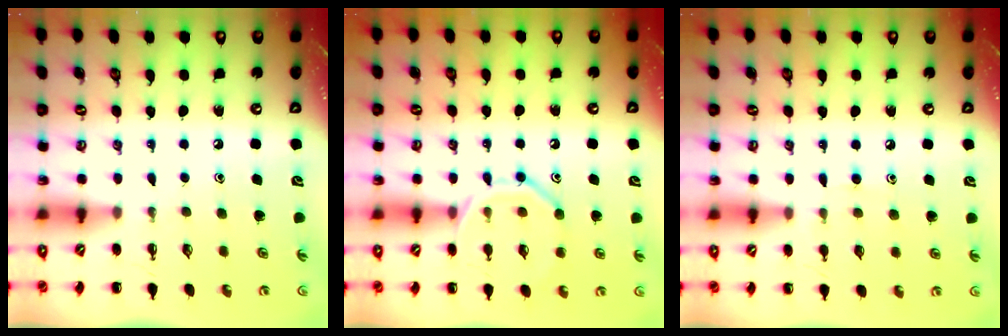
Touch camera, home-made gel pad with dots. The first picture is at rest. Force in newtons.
{"total": 12.0, "press": 12.0, "slide": 0.7}
{"total": 6.6, "press": 6.2, "slide": 2.2}